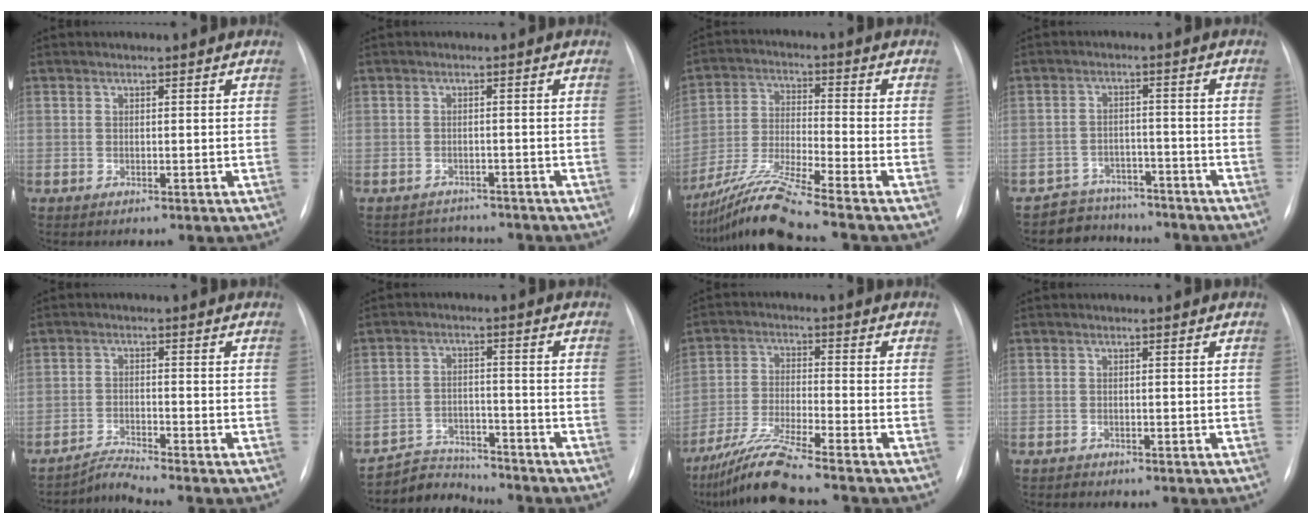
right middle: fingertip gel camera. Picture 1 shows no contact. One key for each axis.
{"total": 3.7, "fx": -3.3, "fy": 1.4, "fz": -0.8, "tx": 0.007, "ty": 0.009, "tz": -0.049}
{"total": 11.7, "fx": -9.8, "fy": -2.0, "fz": 6.1, "tx": -0.129, "ty": -0.023, "tz": -0.184}
{"total": 6.7, "fx": -5.7, "fy": 3.4, "fz": -0.6, "tx": 0.017, "ty": 0.028, "tz": -0.087}
{"total": 3.5, "fx": -3.1, "fy": -1.6, "fz": -0.3, "tx": -0.007, "ty": -0.022, "tz": -0.056}
{"total": 6.6, "fx": -6.4, "fy": 1.3, "fz": -0.8, "tx": 0.008, "ty": 0.007, "tz": -0.108}
{"total": 8.8, "fx": -7.4, "fy": -1.2, "fz": 4.6, "tx": -0.099, "ty": -0.032, "tz": -0.141}
{"total": 0.5, "fx": -0.5, "fy": 0.2, "fz": -0.1, "tx": -0.004, "ty": -0.003, "tz": -0.009}